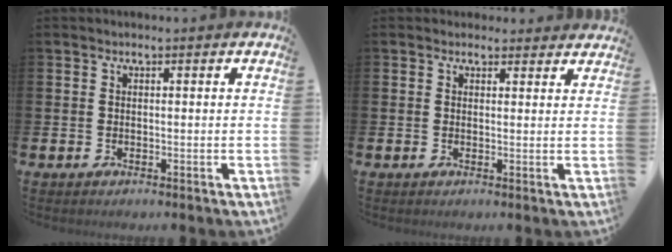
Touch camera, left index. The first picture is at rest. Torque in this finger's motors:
{"motor_torque": [1.01, -1.13, 0.33, 0.00]}